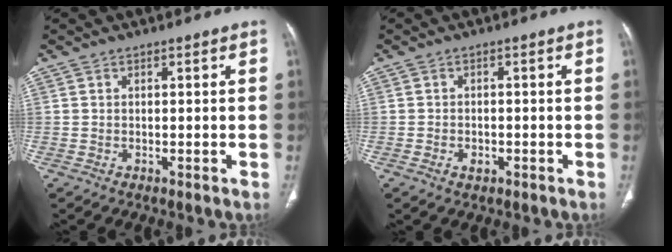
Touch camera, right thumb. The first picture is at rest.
{"total": 2.0, "force": [-0.9, 1.3, 1.1], "torque": [-0.019, 0.011, -0.009]}